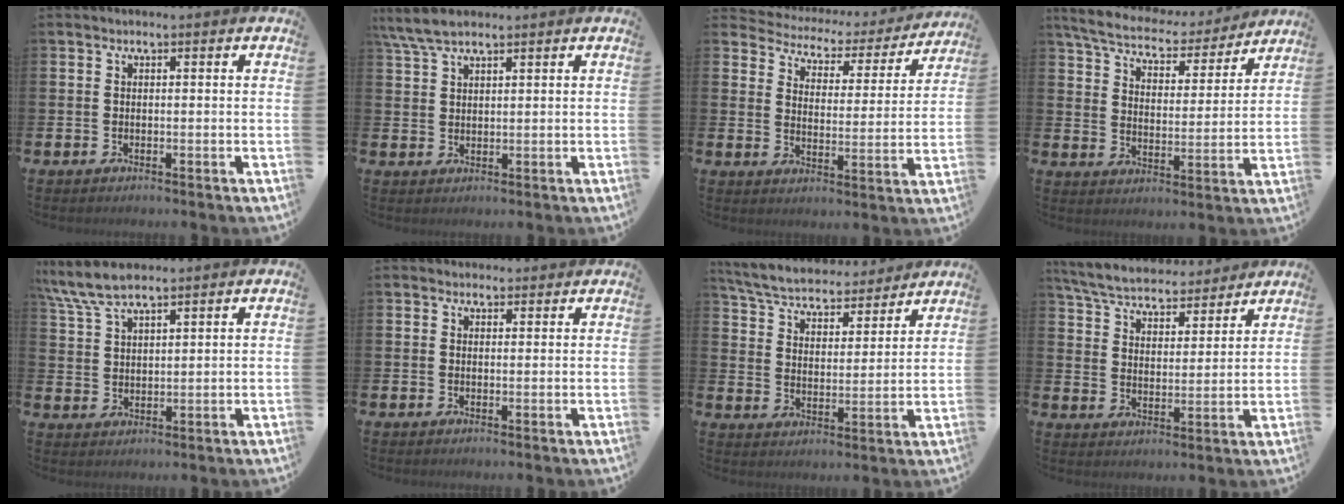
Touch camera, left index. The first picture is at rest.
{"total": 4.9, "force": [4.1, 1.3, 2.5], "torque": [-0.055, -0.006, 0.075]}
{"total": 3.7, "force": [3.2, 1.9, 0.1], "torque": [-0.035, -0.029, 0.047]}
{"total": 6.4, "force": [5.9, 1.8, 1.6], "torque": [-0.066, -0.040, 0.100]}
{"total": 7.3, "force": [6.3, 1.8, 3.2], "torque": [-0.086, -0.011, 0.119]}
{"total": 1.2, "force": [1.1, 0.5, -0.1], "torque": [0.006, 0.001, 0.020]}
{"total": 5.8, "force": [5.6, 1.2, 1.0], "torque": [-0.056, -0.045, 0.095]}
{"total": 5.8, "force": [5.6, 1.3, 1.1], "torque": [-0.055, -0.038, 0.098]}